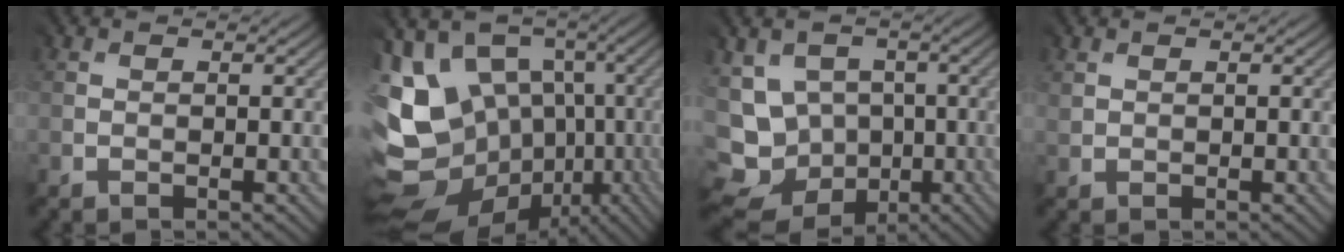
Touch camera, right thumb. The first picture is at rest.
{"total": 14.8, "force": [-0.5, 11.9, 8.8], "torque": [-0.178, -0.021, 0.029]}
{"total": 11.3, "force": [-2.4, 10.1, 4.3], "torque": [-0.125, -0.008, -0.045]}
{"total": 1.3, "force": [1.1, 0.8, 0.0], "torque": [-0.003, 0.000, 0.023]}